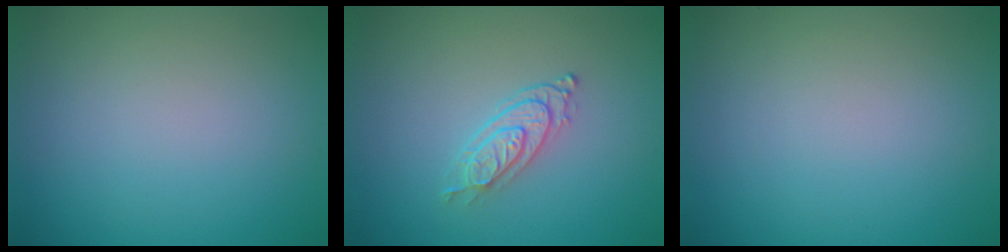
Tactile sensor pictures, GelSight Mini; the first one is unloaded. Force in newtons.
{"total": 2.5, "press": 2.0, "slide": 1.5}
{"total": 0.0}